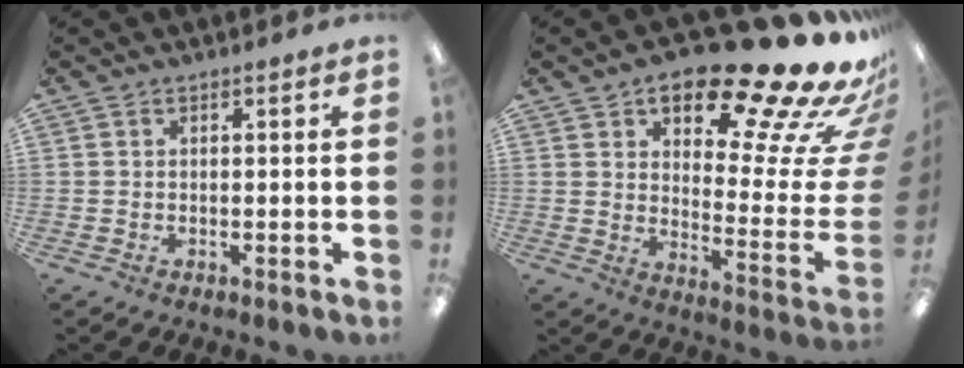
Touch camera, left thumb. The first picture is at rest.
{"total": 24.7, "force": [18.1, 7.0, 15.2], "torque": [-0.195, -0.135, 0.279]}